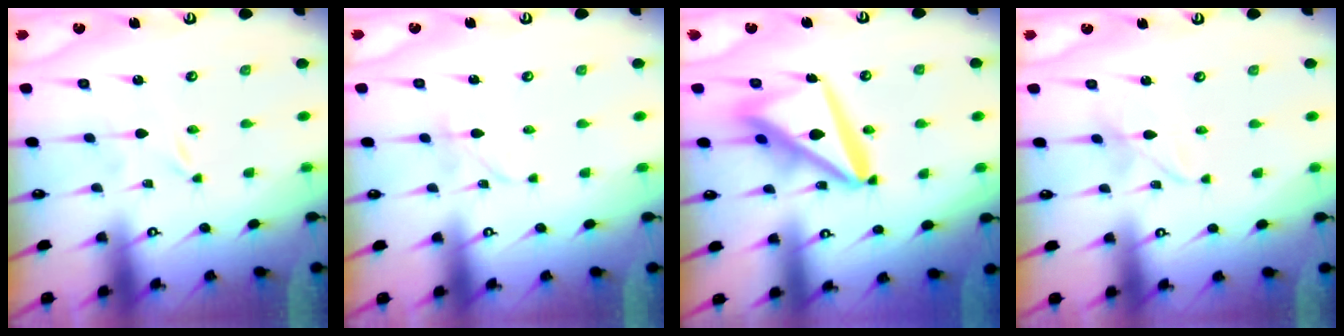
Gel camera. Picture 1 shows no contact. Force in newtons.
{"total": 2.8, "press": 2.8, "slide": 0.3}
{"total": 15.4, "press": 15.3, "slide": 1.9}
{"total": 4.9, "press": 4.9, "slide": 0.3}